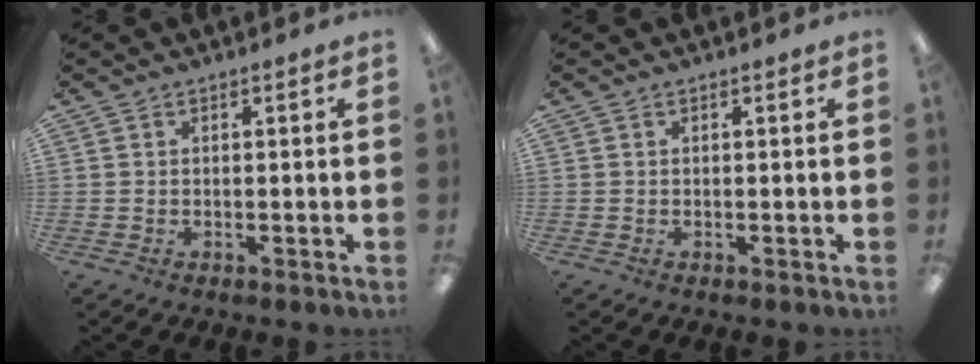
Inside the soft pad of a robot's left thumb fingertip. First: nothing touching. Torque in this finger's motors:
{"motor_torque": [-0.01, 0.01, -0.03, -0.09, 0.00]}